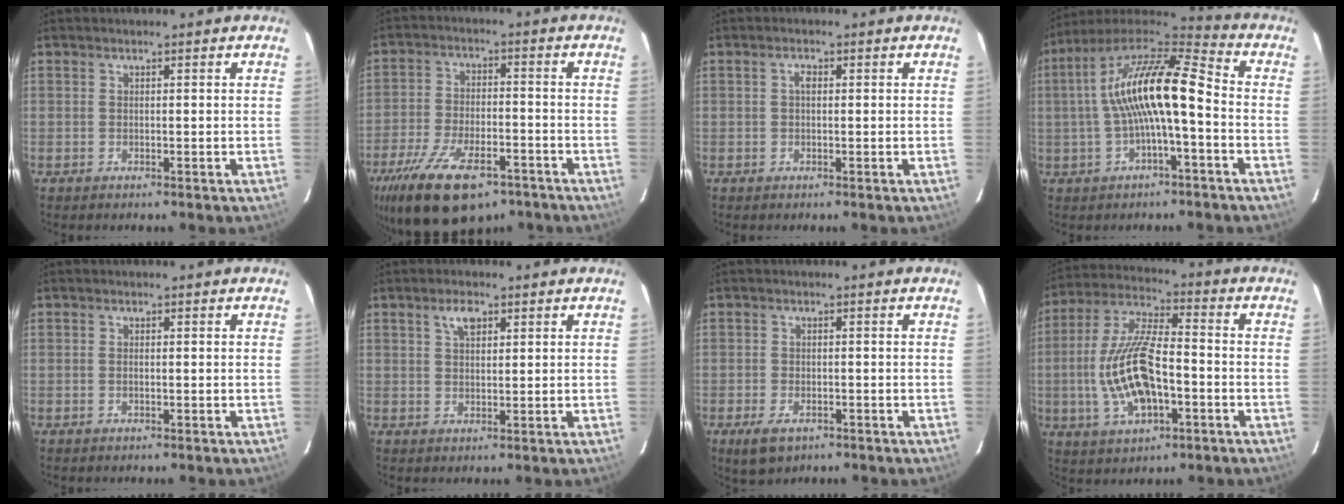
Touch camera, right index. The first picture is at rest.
{"total": 19.7, "force": [-12.7, 8.8, 12.2], "torque": [-0.252, -0.032, -0.205]}
{"total": 1.3, "force": [0.2, 0.7, 1.0], "torque": [-0.018, 0.006, 0.000]}
{"total": 15.3, "force": [-1.2, 3.7, 14.8], "torque": [-0.266, 0.022, -0.026]}
{"total": 0.6, "force": [-0.2, 0.2, 0.6], "torque": [-0.012, 0.001, -0.004]}
{"total": 3.3, "force": [1.7, 1.7, 2.3], "torque": [-0.040, 0.008, 0.032]}
{"total": 4.7, "force": [-2.7, 2.5, 2.9], "torque": [-0.067, -0.013, -0.044]}
{"total": 15.5, "force": [-3.6, 6.2, 13.8], "torque": [-0.295, 0.001, -0.062]}